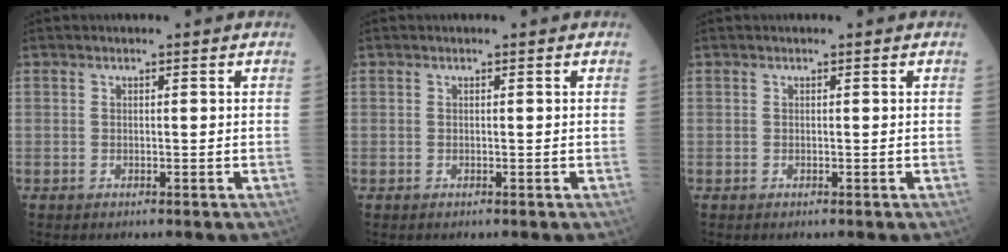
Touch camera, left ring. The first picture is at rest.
{"total": 0.0}
{"total": 0.0}